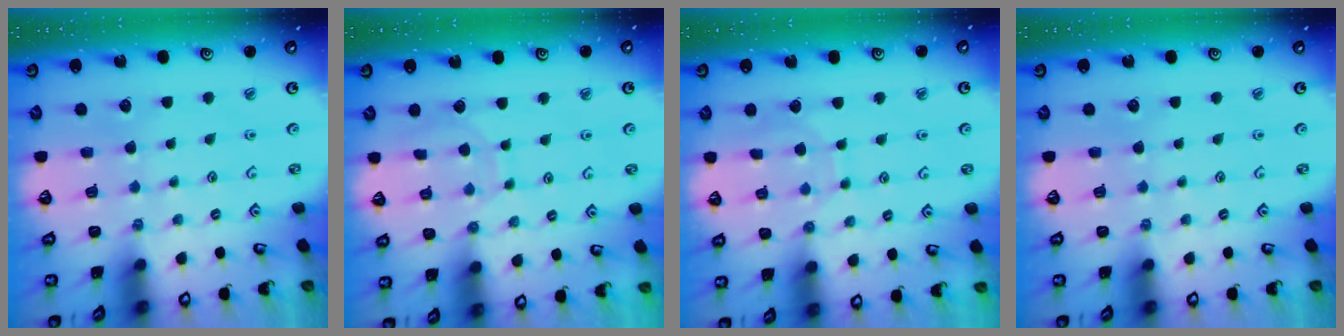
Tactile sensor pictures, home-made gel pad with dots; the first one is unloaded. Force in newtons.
{"total": 6.0, "press": 6.0, "slide": 0.5}
{"total": 5.4, "press": 5.4, "slide": 0.3}
{"total": 0.0}